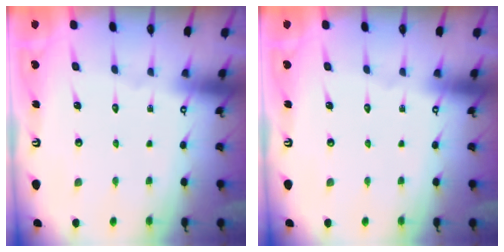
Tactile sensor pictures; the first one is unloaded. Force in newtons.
{"total": 0.0}